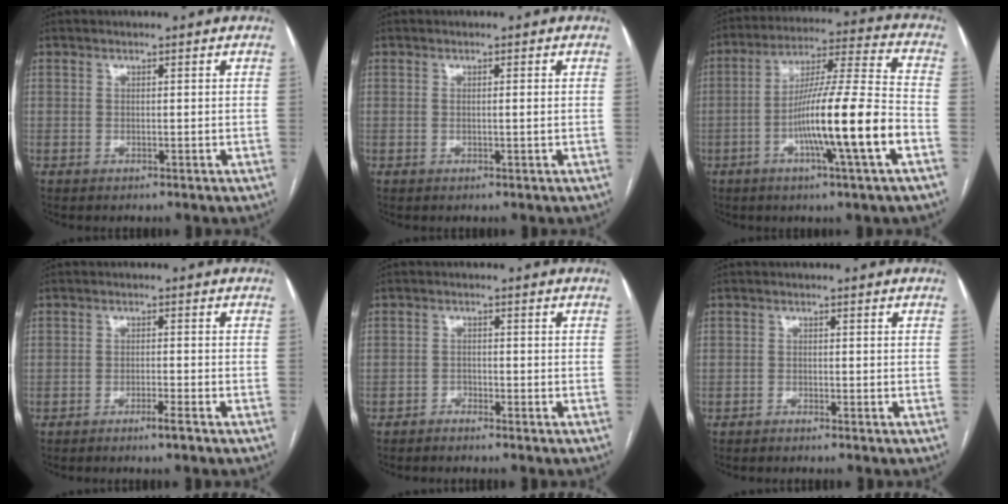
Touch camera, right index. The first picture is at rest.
{"total": 1.1, "force": [0.0, -0.1, 1.1], "torque": [-0.020, 0.000, 0.000]}
{"total": 16.4, "force": [-5.3, -0.8, 15.5], "torque": [-0.268, -0.002, -0.094]}
{"total": 2.3, "force": [-1.7, -0.3, 1.5], "torque": [-0.029, -0.002, -0.030]}
{"total": 1.3, "force": [-1.3, 0.1, 0.2], "torque": [-0.001, 0.000, -0.024]}
{"total": 0.7, "force": [-0.7, -0.1, 0.1], "torque": [-0.003, 0.000, -0.014]}